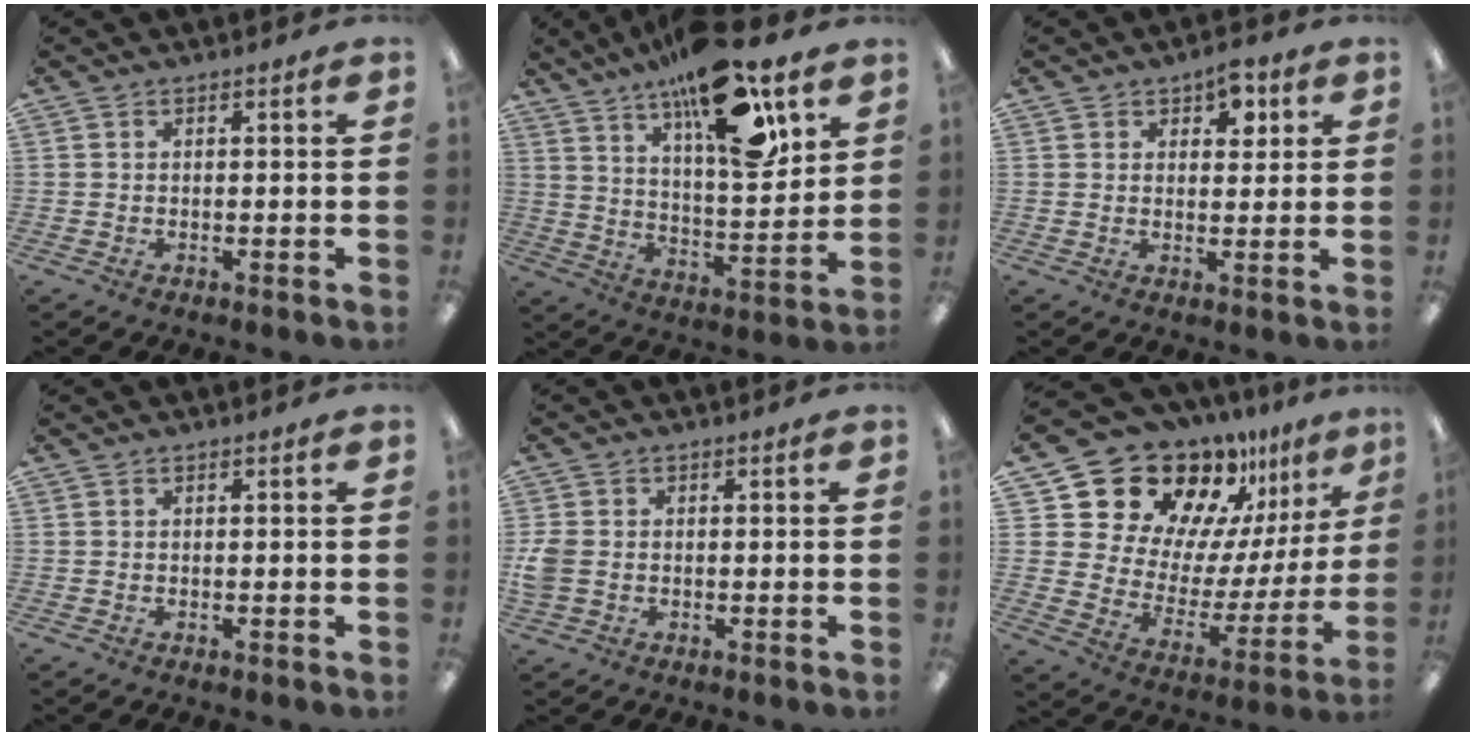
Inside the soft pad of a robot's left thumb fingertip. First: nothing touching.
{"total": 21.9, "force": [13.8, 7.2, 15.4], "torque": [-0.236, -0.076, 0.225]}
{"total": 5.5, "force": [3.1, 3.6, 2.9], "torque": [-0.032, -0.002, 0.051]}
{"total": 0.0}
{"total": 4.8, "force": [-0.4, 3.8, 2.9], "torque": [-0.062, 0.005, -0.005]}
{"total": 20.4, "force": [17.6, 9.2, 4.9], "torque": [-0.102, -0.148, 0.323]}